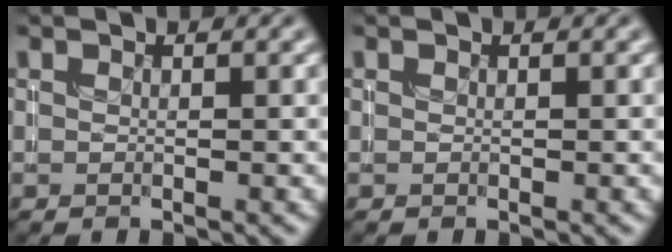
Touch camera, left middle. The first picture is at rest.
{"total": 0.0}